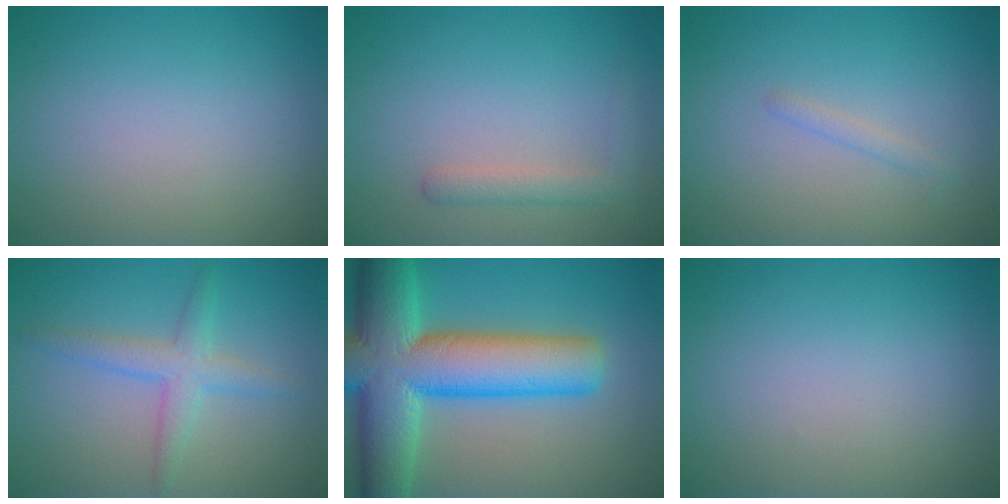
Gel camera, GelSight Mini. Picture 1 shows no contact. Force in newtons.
{"total": 1.9, "press": 1.9, "slide": 0.1}
{"total": 0.9, "press": 0.9, "slide": 0.1}
{"total": 2.9, "press": 2.9, "slide": 0.0}
{"total": 13.8, "press": 13.8, "slide": 0.8}
{"total": 0.0}